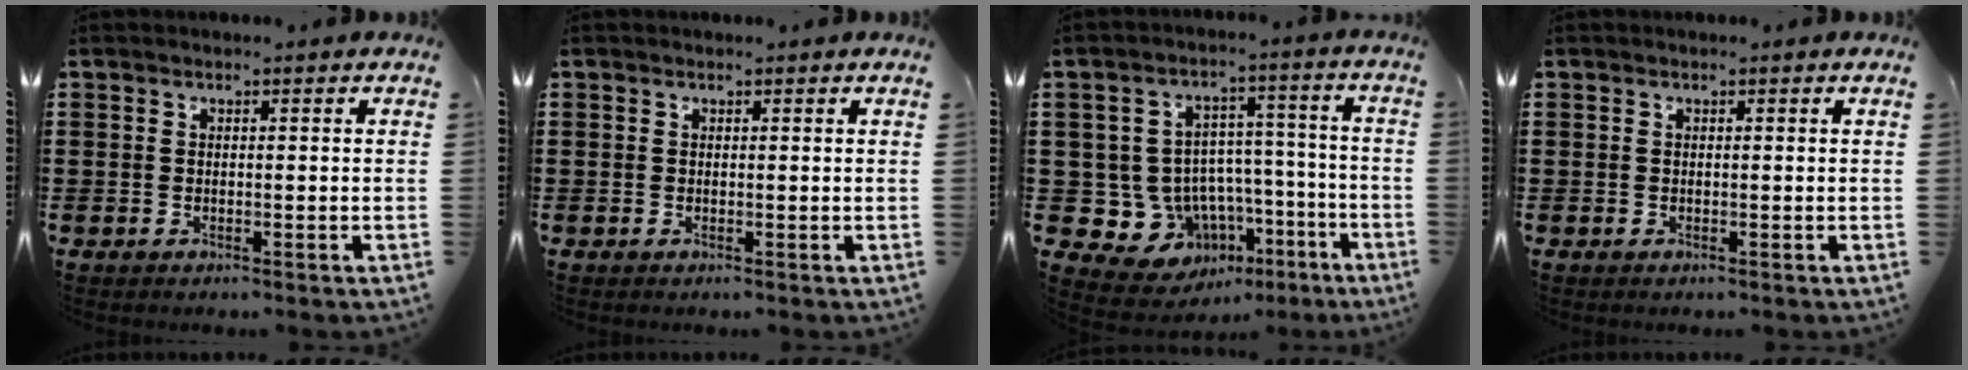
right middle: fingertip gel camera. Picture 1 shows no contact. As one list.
[{"total": 0.0}, {"total": 8.8, "force": [-4.1, 7.6, 1.3], "torque": [-0.044, 0.015, -0.065]}, {"total": 0.0}]